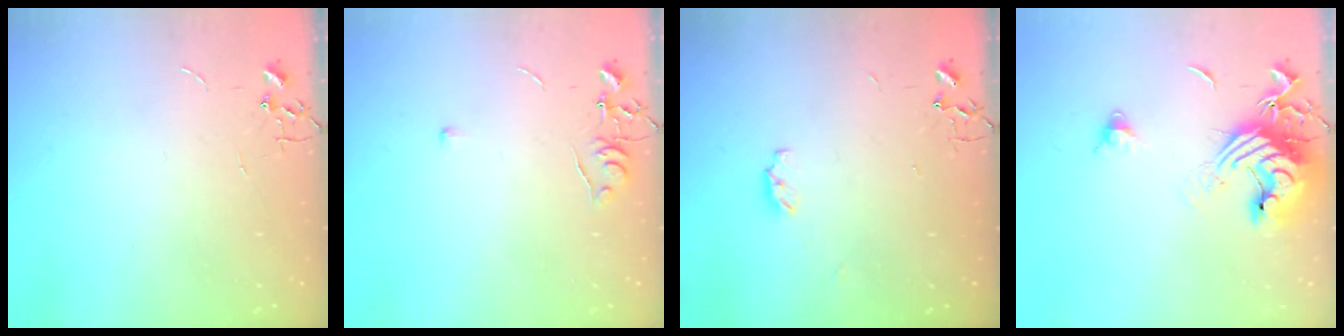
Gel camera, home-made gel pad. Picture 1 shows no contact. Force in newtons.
{"total": 5.5, "press": 5.4, "slide": 0.8}
{"total": 3.8, "press": 3.8, "slide": 0.5}
{"total": 15.0, "press": 14.8, "slide": 2.1}